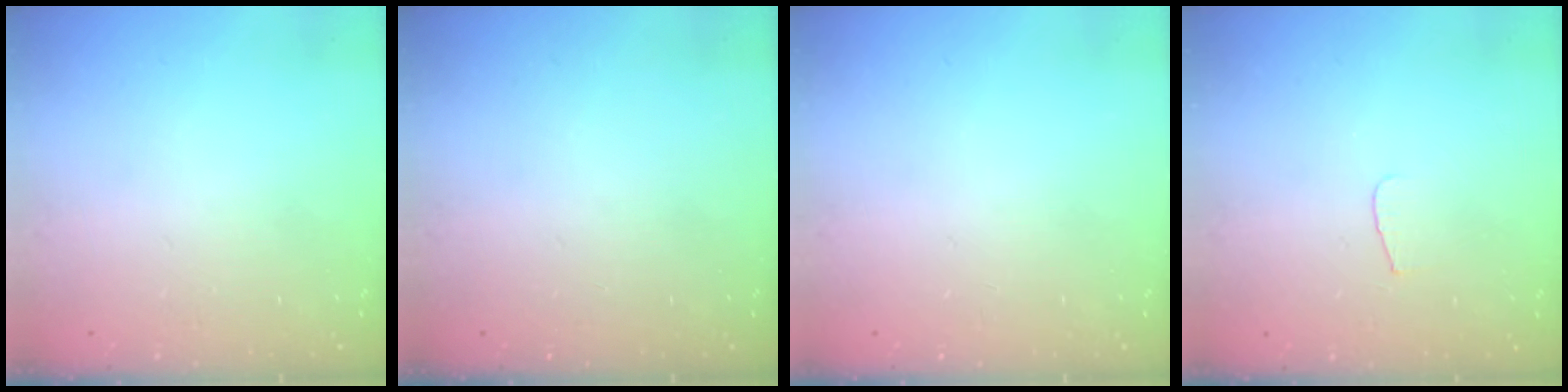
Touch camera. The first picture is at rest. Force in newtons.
{"total": 0.0}
{"total": 0.0}
{"total": 3.6, "press": 3.6, "slide": 0.4}